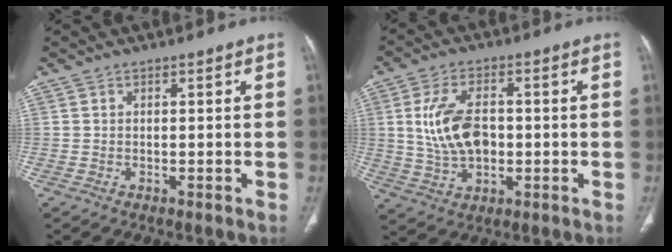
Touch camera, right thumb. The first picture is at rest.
{"total": 11.1, "force": [0.4, 6.8, 8.8], "torque": [-0.162, 0.007, 0.015]}